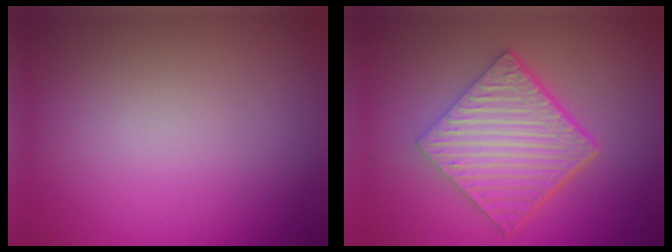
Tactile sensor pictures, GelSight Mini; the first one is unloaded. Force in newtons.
{"total": 6.6, "press": 4.7, "slide": 4.6}